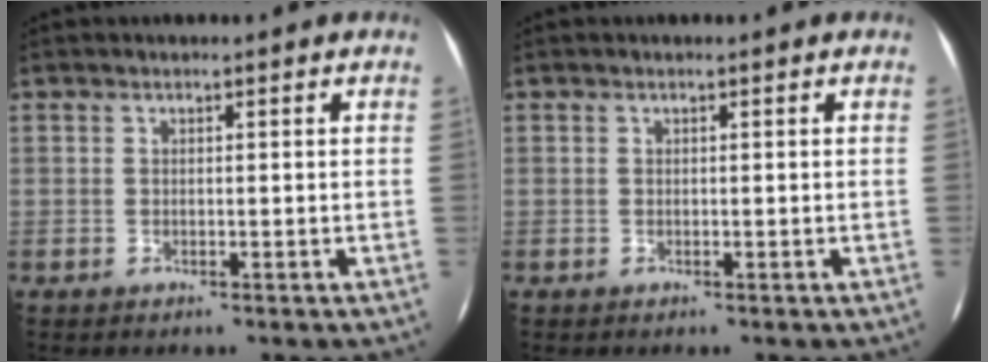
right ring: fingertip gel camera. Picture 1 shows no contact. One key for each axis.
{"total": 0.0}